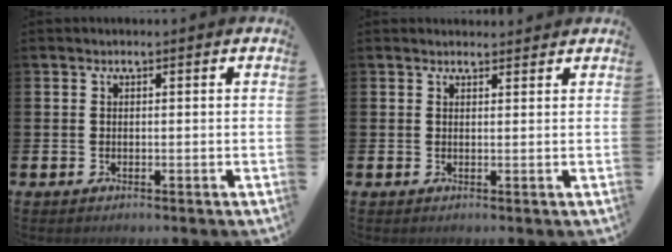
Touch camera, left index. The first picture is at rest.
{"total": 1.2, "force": [1.2, 0.3, 0.0], "torque": [0.009, -0.006, 0.019]}